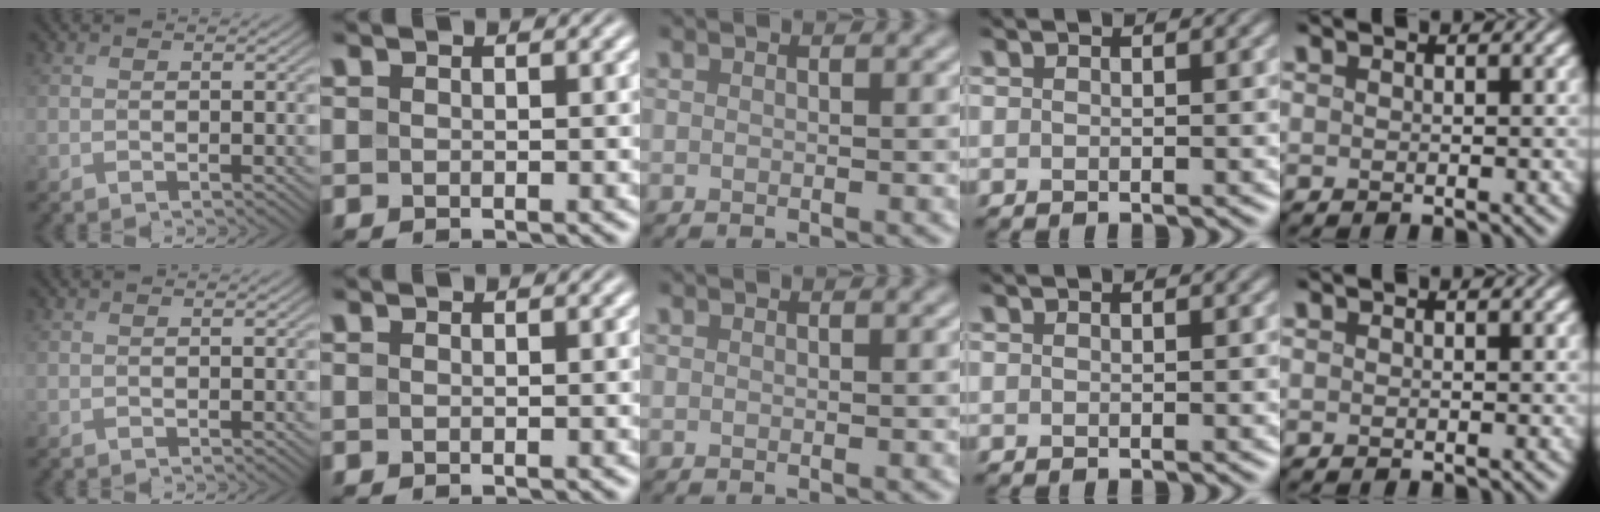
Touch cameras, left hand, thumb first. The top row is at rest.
{}